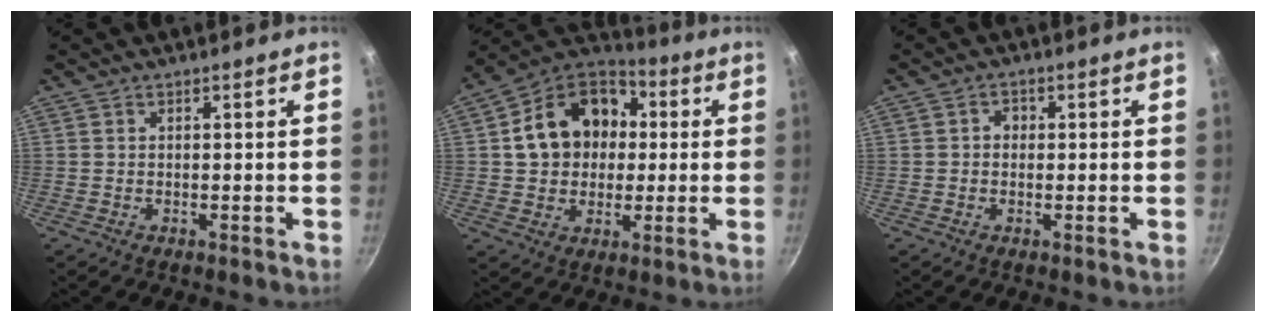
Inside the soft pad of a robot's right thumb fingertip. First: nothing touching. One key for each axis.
{"total": 17.7, "fx": 2.3, "fy": 14.1, "fz": 10.4, "tx": -0.151, "ty": 0.036, "tz": 0.030}
{"total": 2.0, "fx": 0.0, "fy": 1.7, "fz": 1.0, "tx": -0.006, "ty": 0.005, "tz": -0.004}